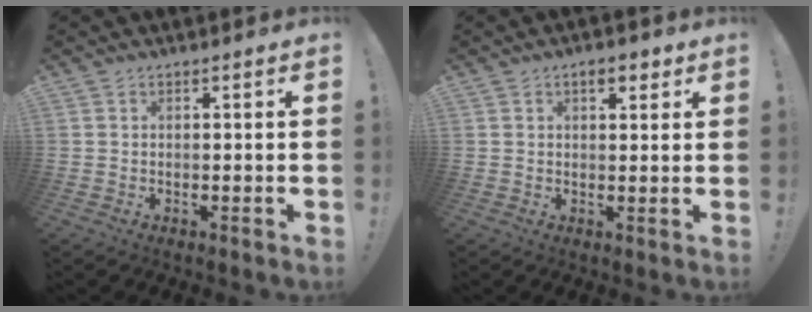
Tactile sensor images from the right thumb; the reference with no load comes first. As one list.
[{"total": 4.1, "force": [2.4, 1.9, 2.7], "torque": [-0.032, -0.005, 0.039]}]